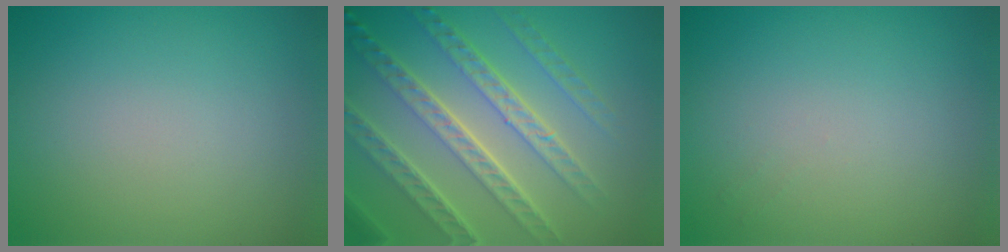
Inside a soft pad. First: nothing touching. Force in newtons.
{"total": 8.0, "press": 5.6, "slide": 5.8}
{"total": 0.6, "press": 0.5, "slide": 0.3}